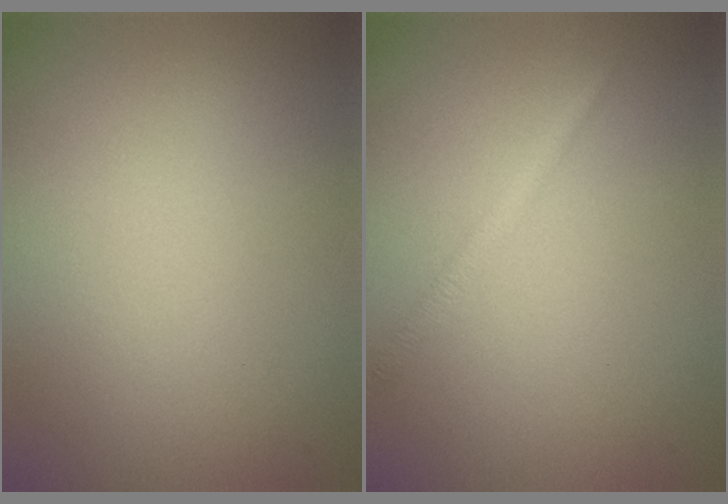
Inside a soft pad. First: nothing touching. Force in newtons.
{"total": 1.4, "press": 1.4, "slide": 0.1}